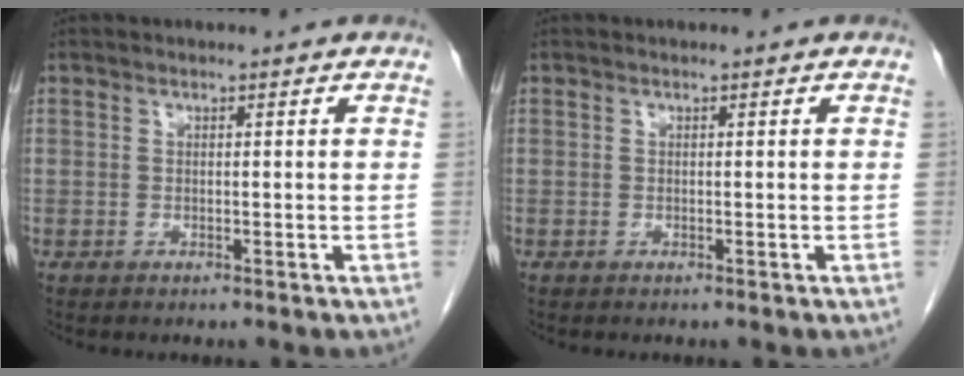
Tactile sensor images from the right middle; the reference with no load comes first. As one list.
[{"total": 0.0}]